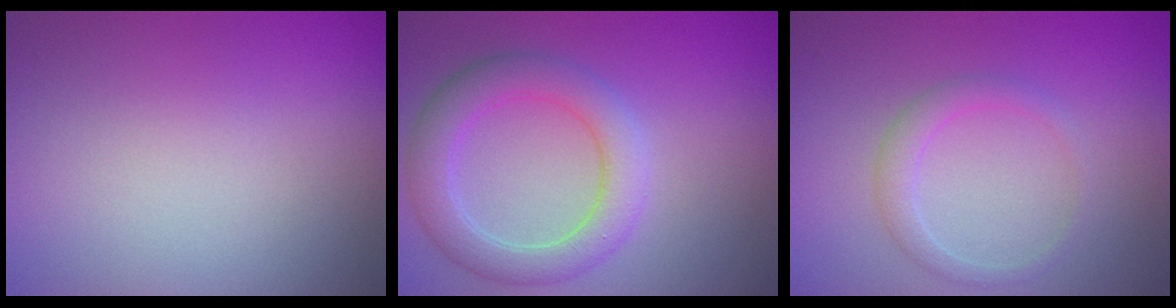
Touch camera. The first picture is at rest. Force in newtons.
{"total": 4.6, "press": 4.6, "slide": 0.1}
{"total": 1.8, "press": 1.8, "slide": 0.0}